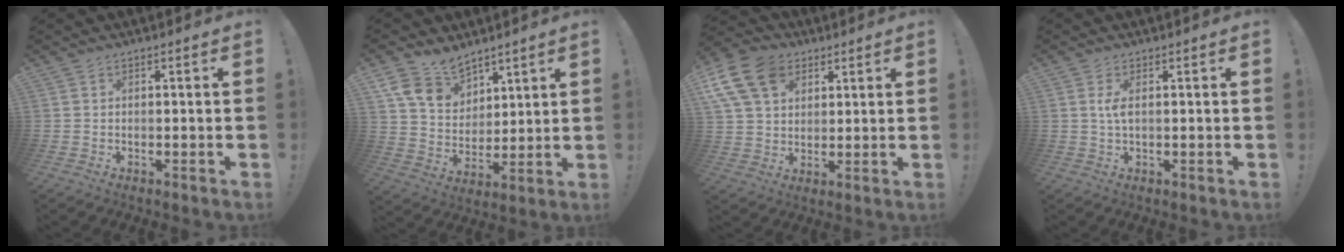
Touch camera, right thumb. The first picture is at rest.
{"total": 13.7, "force": [10.0, 8.0, 4.9], "torque": [-0.097, -0.059, 0.197]}
{"total": 15.6, "force": [6.7, 11.1, 8.7], "torque": [-0.166, -0.030, 0.127]}
{"total": 2.9, "force": [0.6, 0.9, 2.8], "torque": [-0.052, 0.001, 0.008]}